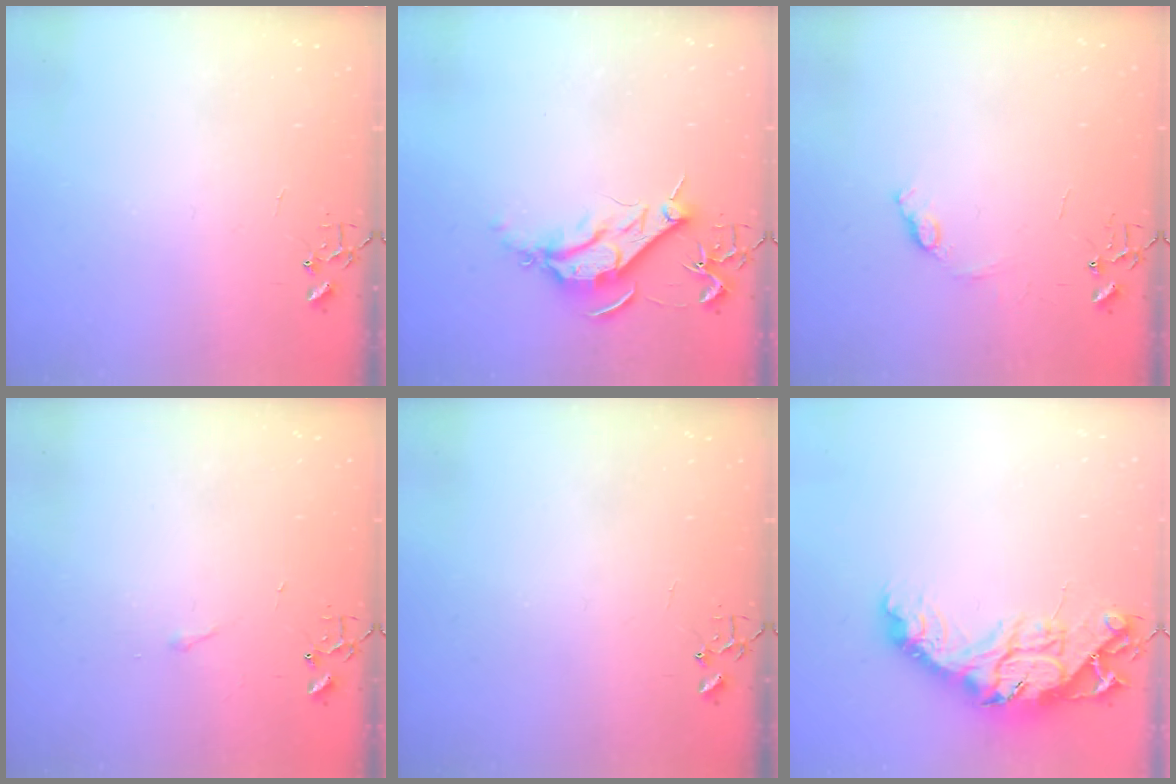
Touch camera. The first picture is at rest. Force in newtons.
{"total": 9.5, "press": 9.4, "slide": 1.0}
{"total": 7.2, "press": 7.1, "slide": 0.8}
{"total": 2.9, "press": 2.9, "slide": 0.5}
{"total": 0.0}
{"total": 18.3, "press": 18.3, "slide": 1.4}